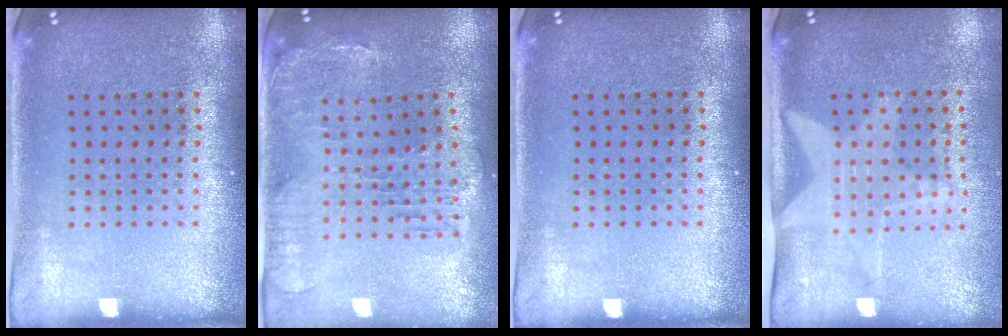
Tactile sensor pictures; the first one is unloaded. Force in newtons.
{"total": 0.9, "press": 0.8, "slide": 0.3}
{"total": 0.0}
{"total": 2.0, "press": 1.6, "slide": 1.2}